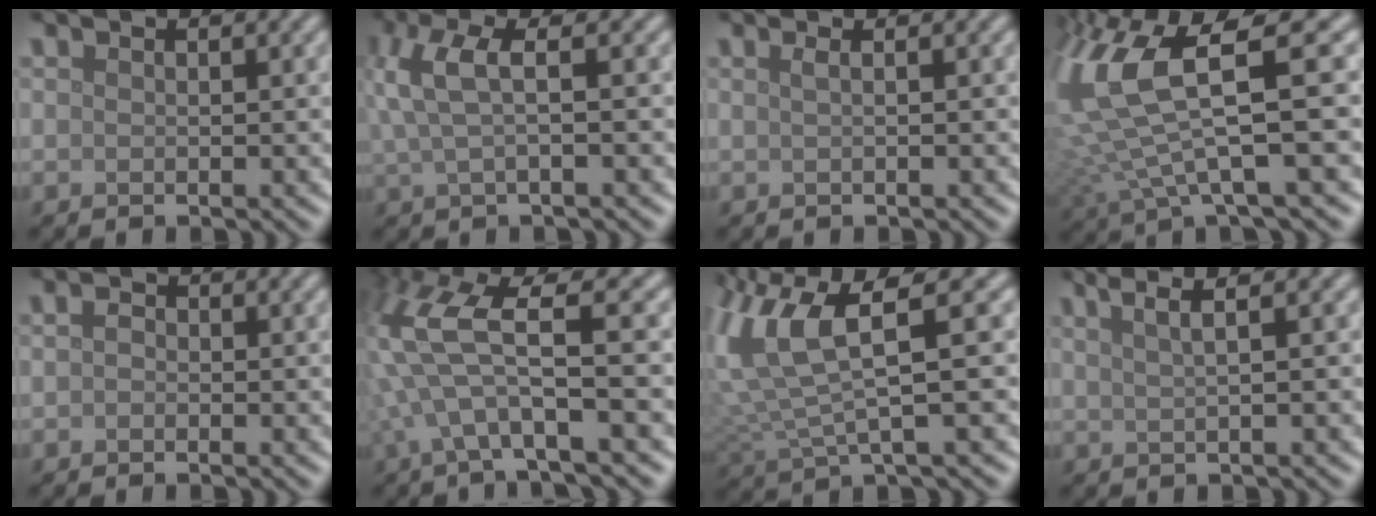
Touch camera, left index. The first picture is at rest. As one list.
[{"total": 4.0, "force": [0.8, 1.3, 3.7], "torque": [-0.083, 0.010, 0.013]}, {"total": 1.3, "force": [0.3, 0.6, 1.1], "torque": [-0.012, 0.000, -0.004]}, {"total": 9.9, "force": [2.7, 2.9, 9.1], "torque": [-0.205, 0.000, 0.049]}, {"total": 0.9, "force": [-0.1, 0.7, 0.5], "torque": [-0.012, 0.000, -0.006]}, {"total": 7.7, "force": [0.4, 1.8, 7.4], "torque": [-0.171, 0.014, 0.003]}, {"total": 7.5, "force": [2.6, 2.2, 6.7], "torque": [-0.160, 0.002, 0.049]}, {"total": 4.4, "force": [2.5, 1.8, 3.2], "torque": [-0.026, 0.028, 0.004]}]